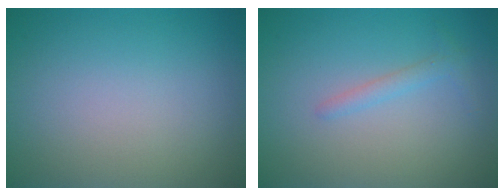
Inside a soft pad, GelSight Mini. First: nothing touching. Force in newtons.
{"total": 1.3, "press": 1.3, "slide": 0.1}